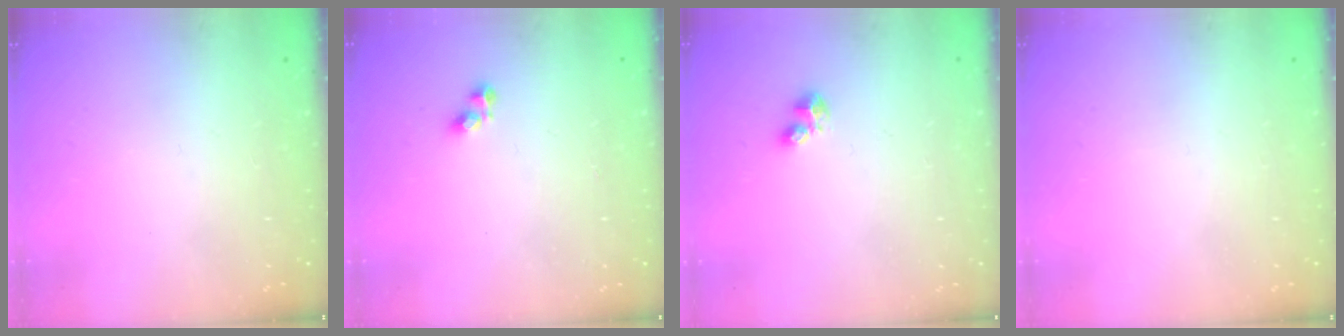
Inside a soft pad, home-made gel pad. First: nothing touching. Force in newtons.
{"total": 2.8, "press": 2.8, "slide": 0.3}
{"total": 2.3, "press": 2.2, "slide": 0.5}
{"total": 0.0}